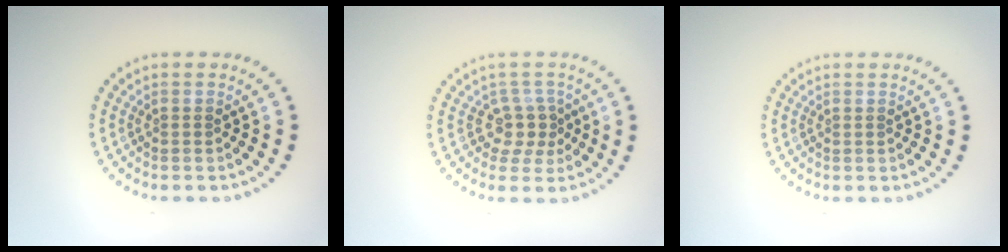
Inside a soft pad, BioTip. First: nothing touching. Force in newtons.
{"total": 2.5, "press": 1.8, "slide": 1.7}
{"total": 0.0}